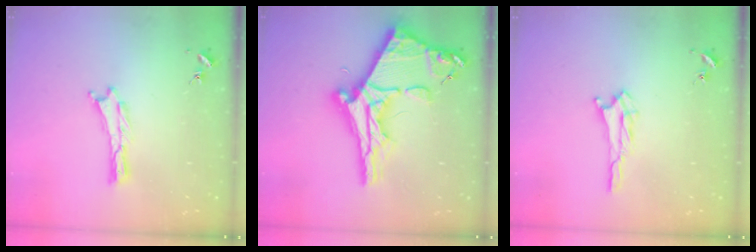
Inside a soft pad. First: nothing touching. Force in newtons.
{"total": 11.4, "press": 11.3, "slide": 1.2}
{"total": 1.7, "press": 1.7, "slide": 0.2}